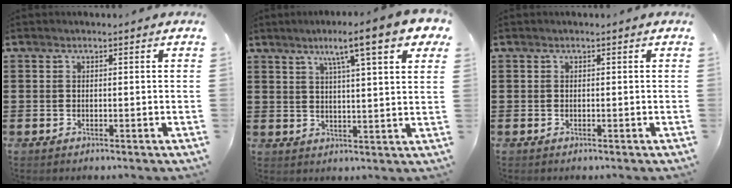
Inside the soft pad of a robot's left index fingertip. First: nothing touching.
{"total": 9.4, "force": [6.1, 0.6, 7.1], "torque": [-0.130, -0.015, 0.097]}
{"total": 0.0}